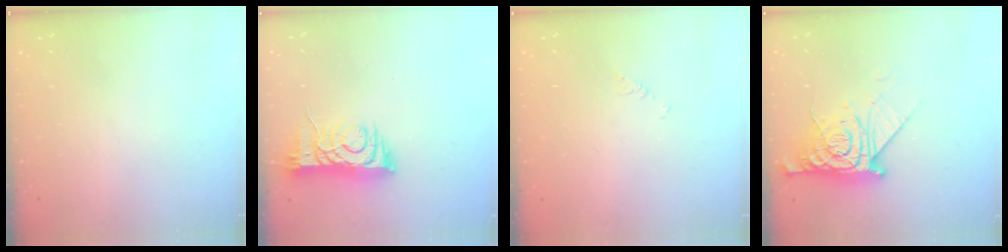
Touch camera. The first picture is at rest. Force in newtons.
{"total": 8.6, "press": 8.5, "slide": 1.2}
{"total": 2.0, "press": 2.0, "slide": 0.3}
{"total": 8.9, "press": 8.8, "slide": 1.1}